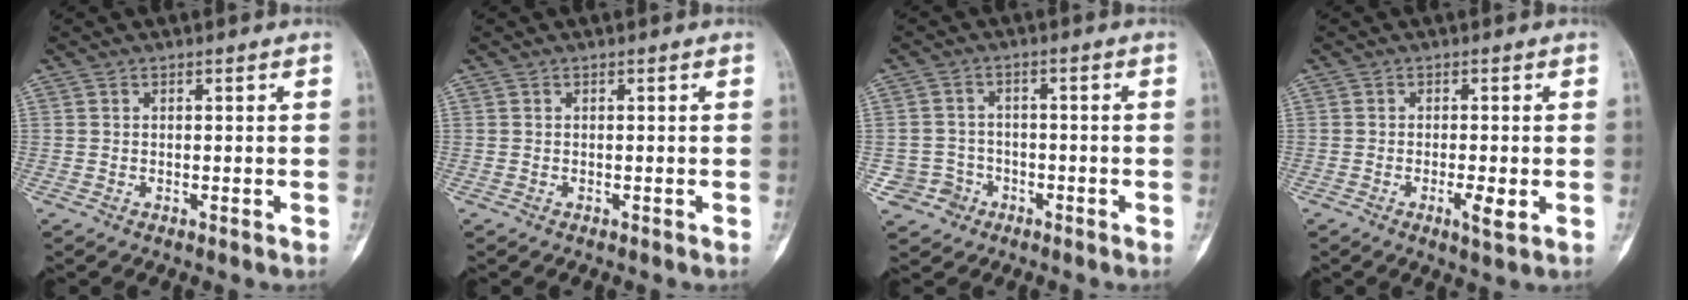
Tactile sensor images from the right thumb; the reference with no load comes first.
{"total": 0.0}
{"total": 4.6, "force": [-2.0, 4.1, -0.2], "torque": [0.032, 0.020, -0.036]}
{"total": 3.4, "force": [-0.9, 0.7, 3.2], "torque": [-0.057, -0.007, -0.016]}